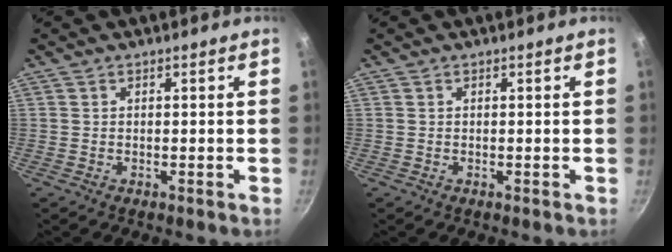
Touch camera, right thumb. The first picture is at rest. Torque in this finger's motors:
{"motor_torque": [0.00, 0.00, 0.05, -0.14, 0.00]}